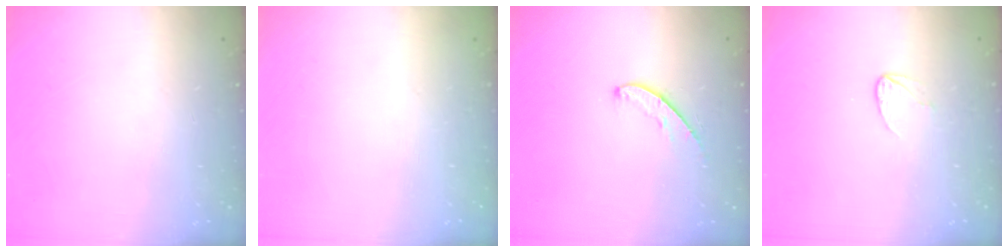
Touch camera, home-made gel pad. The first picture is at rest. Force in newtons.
{"total": 0.0}
{"total": 5.2, "press": 5.2, "slide": 0.5}
{"total": 2.7, "press": 2.7, "slide": 0.3}